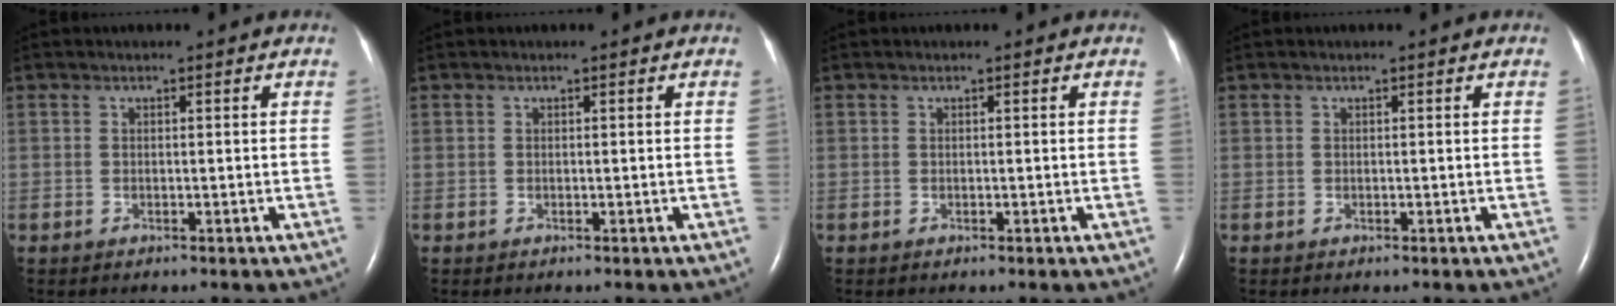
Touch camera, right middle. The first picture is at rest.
{"total": 0.0}
{"total": 0.0}
{"total": 0.0}